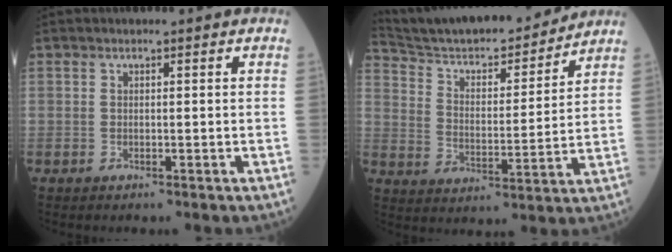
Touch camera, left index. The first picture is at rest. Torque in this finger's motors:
{"motor_torque": [-0.22, -1.26, 0.21, 0.05]}